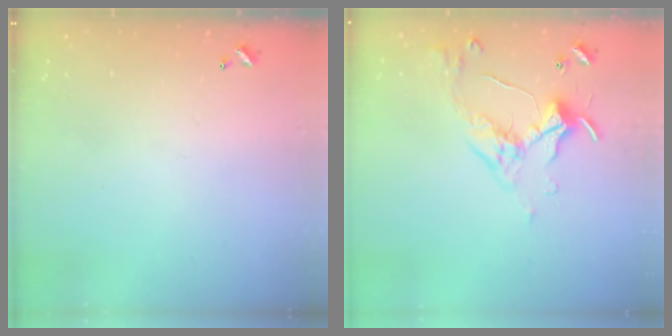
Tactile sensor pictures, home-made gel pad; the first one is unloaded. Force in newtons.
{"total": 5.7, "press": 5.7, "slide": 1.0}